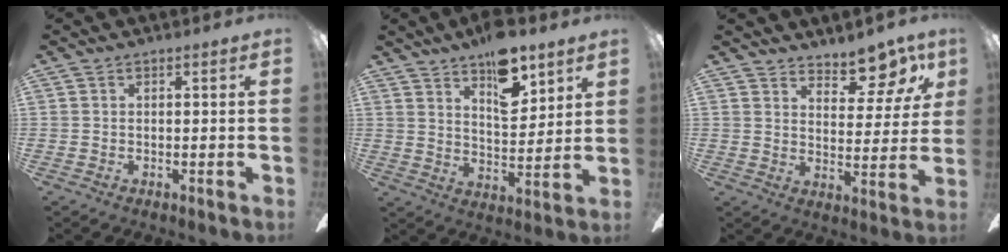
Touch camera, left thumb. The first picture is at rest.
{"total": 12.8, "force": [8.7, 5.6, 7.5], "torque": [-0.103, -0.046, 0.150]}
{"total": 10.4, "force": [8.3, 4.2, 4.5], "torque": [-0.053, -0.056, 0.147]}